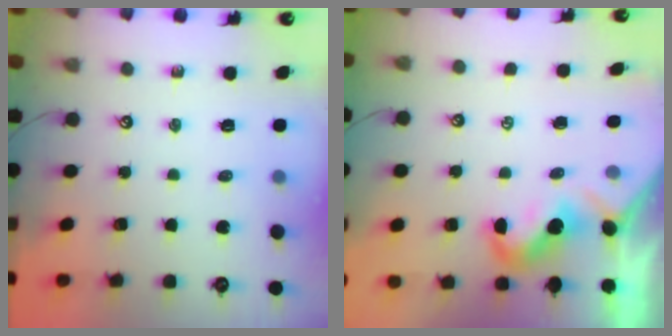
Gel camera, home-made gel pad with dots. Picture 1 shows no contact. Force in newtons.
{"total": 2.2, "press": 2.1, "slide": 0.6}